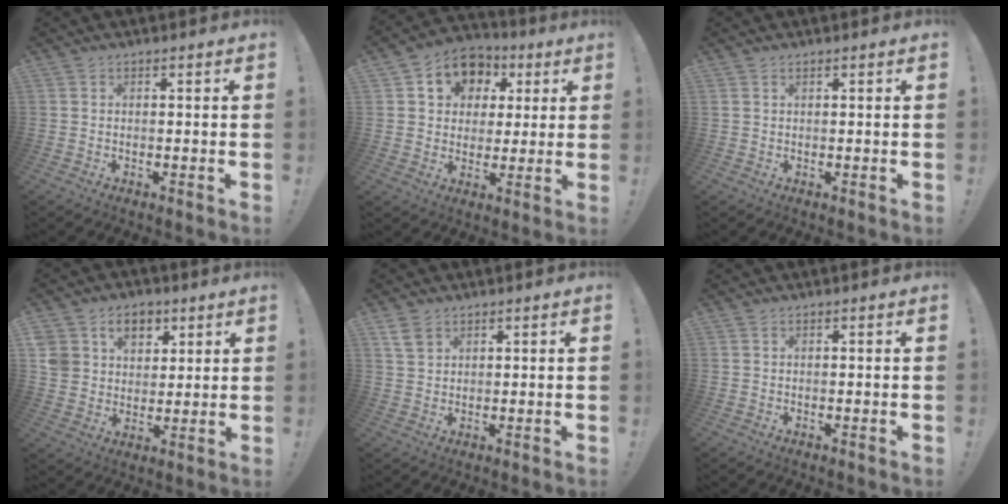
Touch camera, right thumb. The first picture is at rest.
{"total": 10.8, "force": [3.9, 9.1, 4.2], "torque": [-0.059, -0.015, 0.078]}
{"total": 0.7, "force": [0.4, 0.3, 0.5], "torque": [-0.018, 0.004, 0.011]}
{"total": 10.8, "force": [5.1, 8.6, 3.9], "torque": [-0.064, -0.024, 0.104]}
{"total": 4.2, "force": [2.7, 2.5, 2.1], "torque": [-0.037, -0.008, 0.052]}
{"total": 0.0}